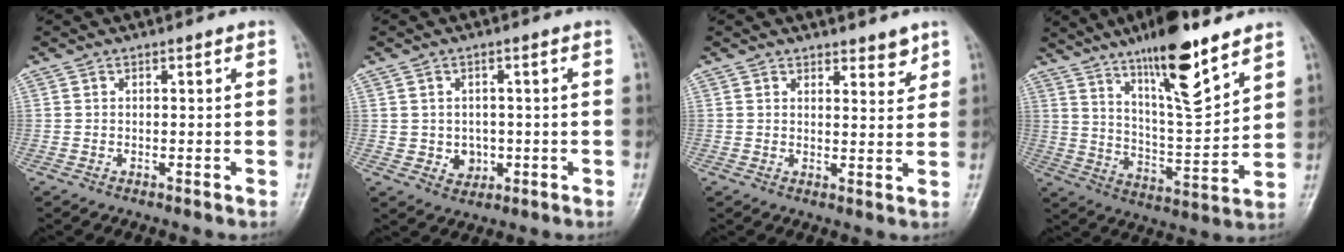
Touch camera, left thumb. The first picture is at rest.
{"total": 4.3, "force": [-0.5, 3.7, 2.1], "torque": [-0.010, 0.003, 0.001]}
{"total": 3.7, "force": [2.9, 1.6, 1.9], "torque": [-0.005, -0.020, 0.040]}
{"total": 16.8, "force": [11.2, 3.6, 12.0], "torque": [-0.184, -0.065, 0.198]}